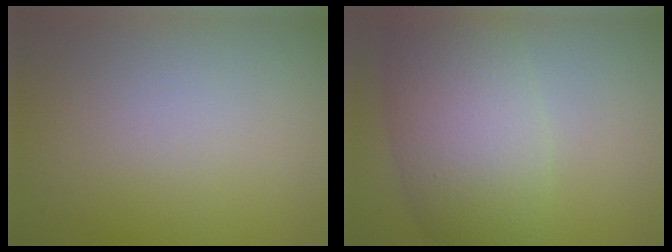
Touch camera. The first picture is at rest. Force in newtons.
{"total": 7.8, "press": 7.8, "slide": 0.4}